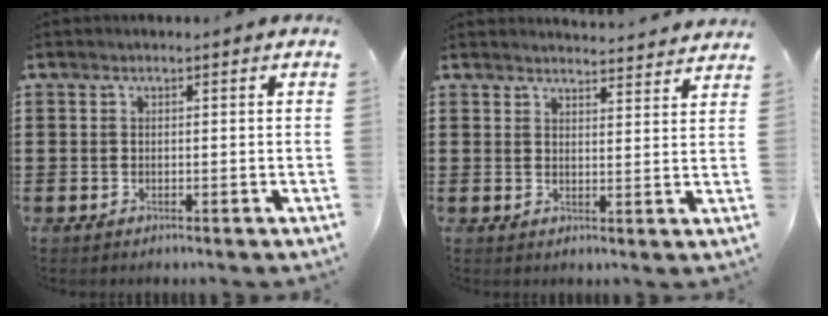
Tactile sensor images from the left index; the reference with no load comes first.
{"total": 3.2, "force": [3.2, -0.2, 0.1], "torque": [-0.004, -0.021, 0.057]}